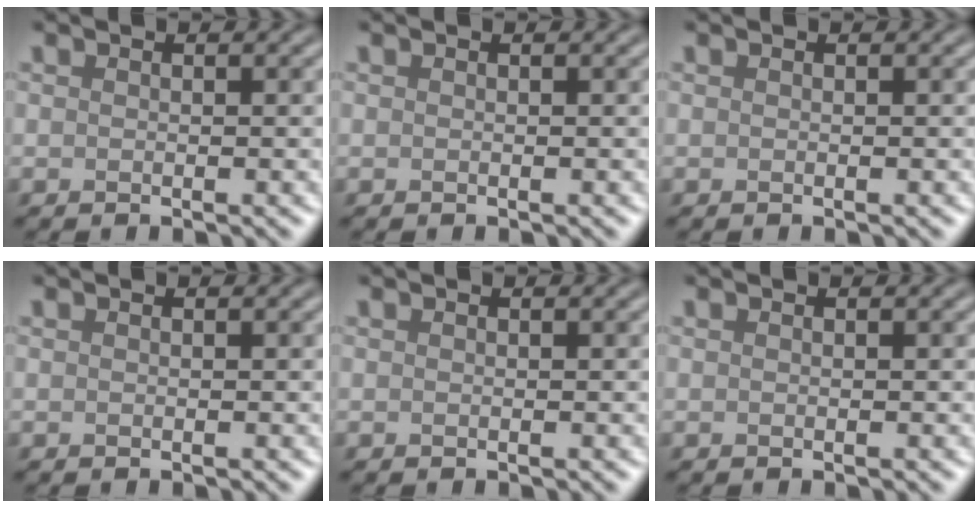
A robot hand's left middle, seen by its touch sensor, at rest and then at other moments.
{"total": 0.0}
{"total": 0.0}
{"total": 0.0}
{"total": 0.0}
{"total": 0.0}